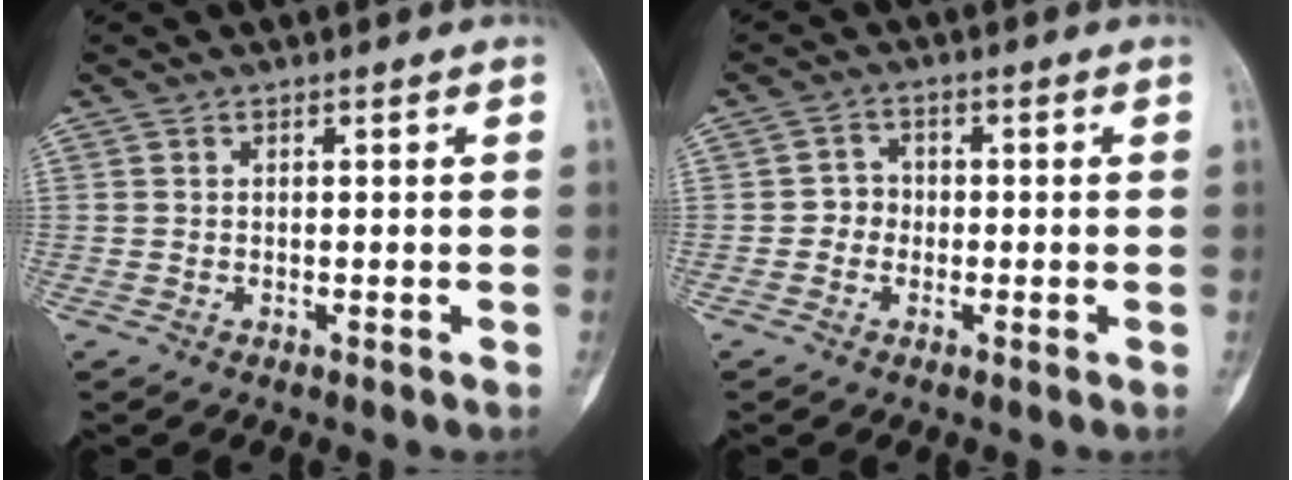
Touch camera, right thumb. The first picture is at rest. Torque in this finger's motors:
{"motor_torque": [-0.31, 0.32, -0.03, -0.32, -0.01]}